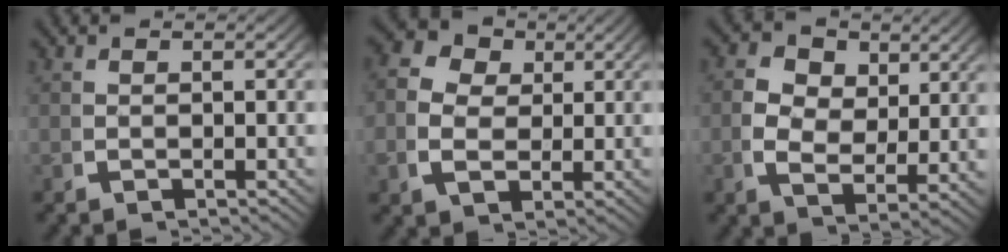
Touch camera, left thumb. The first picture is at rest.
{"total": 6.9, "force": [1.4, 5.6, 3.7], "torque": [-0.078, -0.013, 0.023]}
{"total": 6.0, "force": [1.3, 4.5, 3.7], "torque": [-0.082, -0.030, 0.029]}